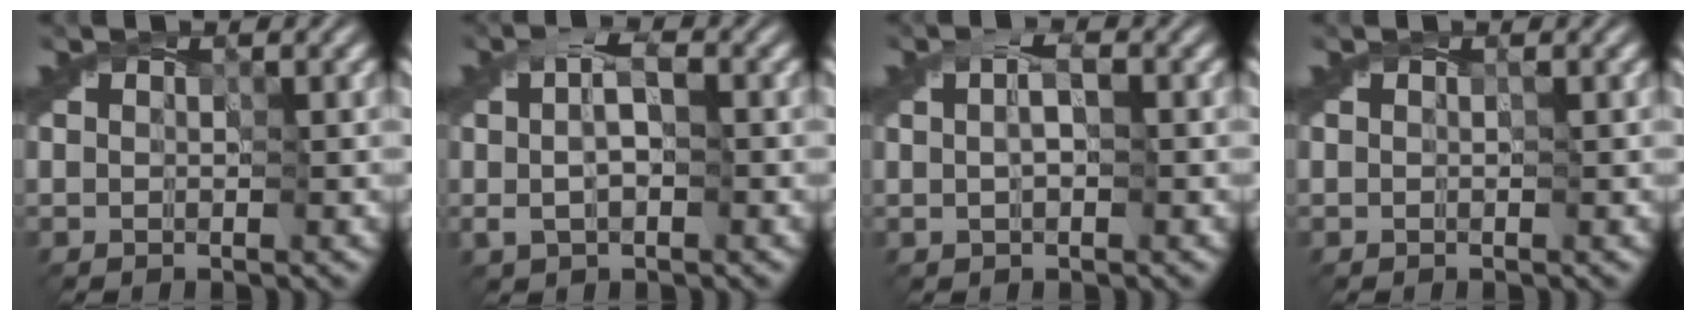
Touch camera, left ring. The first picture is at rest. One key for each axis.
{"total": 2.9, "fx": -0.2, "fy": 1.4, "fz": 2.6, "tx": -0.058, "ty": 0.005, "tz": -0.007}
{"total": 1.7, "fx": 0.1, "fy": 0.6, "fz": 1.6, "tx": -0.027, "ty": 0.004, "tz": 0.001}
{"total": 0.0}